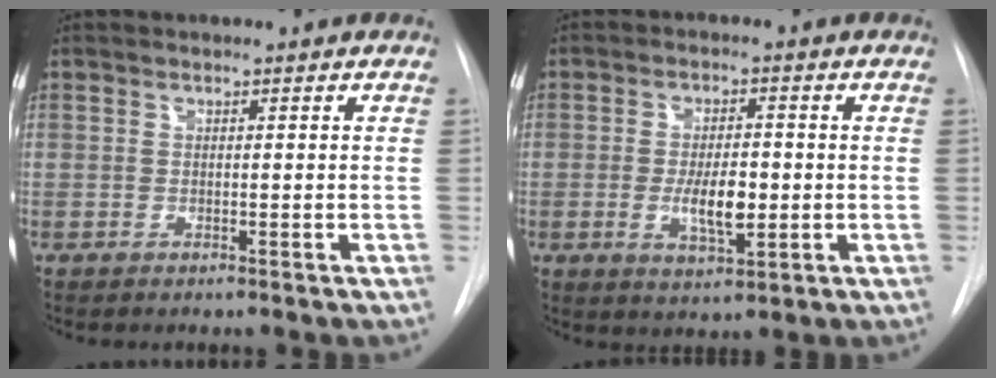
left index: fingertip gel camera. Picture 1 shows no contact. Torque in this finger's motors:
{"motor_torque": [1.22, 0.38, 0.29, 0.12]}